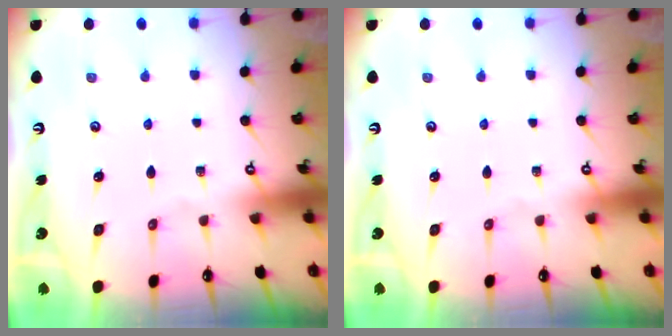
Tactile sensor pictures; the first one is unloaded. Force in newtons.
{"total": 0.0}